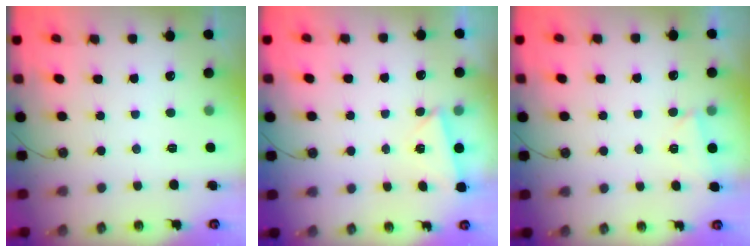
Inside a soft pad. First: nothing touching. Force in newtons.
{"total": 2.2, "press": 2.2, "slide": 0.2}
{"total": 2.8, "press": 2.1, "slide": 1.8}